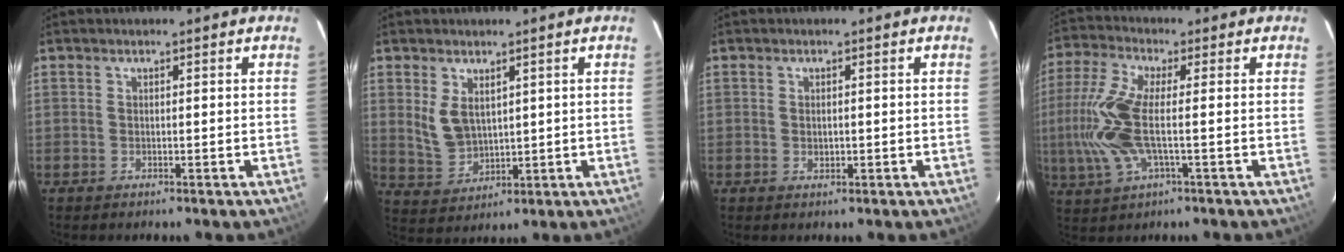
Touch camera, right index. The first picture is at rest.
{"total": 6.1, "force": [2.4, 3.9, 4.1], "torque": [-0.079, -0.002, 0.060]}
{"total": 1.2, "force": [-0.1, 0.9, 0.8], "torque": [-0.011, 0.002, 0.000]}
{"total": 12.1, "force": [-1.4, 3.6, 11.5], "torque": [-0.259, 0.000, -0.030]}